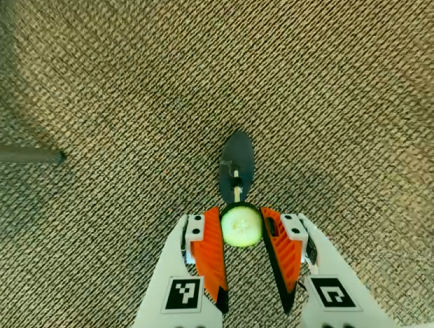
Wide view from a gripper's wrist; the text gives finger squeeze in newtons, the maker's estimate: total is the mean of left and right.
{"total": 7.6, "left": 7.3, "right": 7.8}